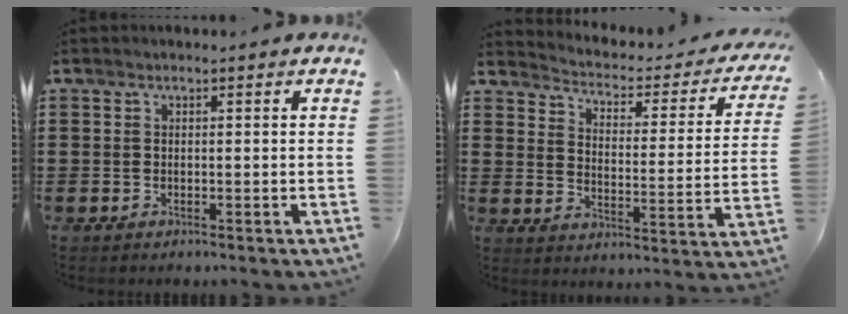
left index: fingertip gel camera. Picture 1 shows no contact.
{"total": 2.1, "force": [1.9, 0.6, 0.5], "torque": [-0.029, -0.025, 0.021]}